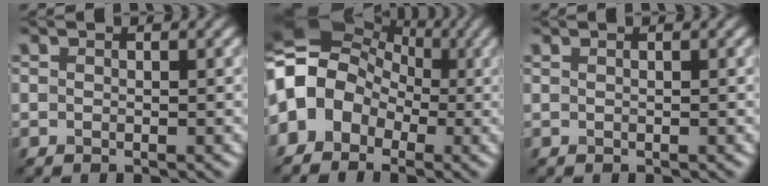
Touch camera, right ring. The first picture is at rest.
{"total": 8.7, "force": [-1.2, 7.1, 4.9], "torque": [-0.104, 0.019, -0.015]}
{"total": 0.0}